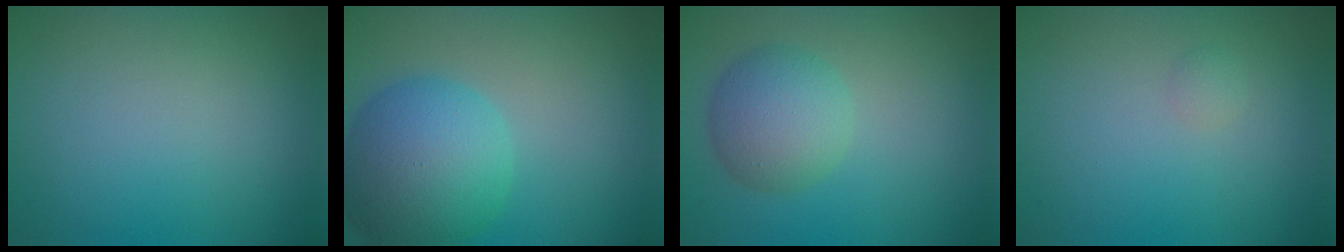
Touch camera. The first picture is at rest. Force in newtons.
{"total": 8.8, "press": 8.8, "slide": 0.3}
{"total": 4.5, "press": 4.5, "slide": 0.4}
{"total": 0.6, "press": 0.6, "slide": 0.1}